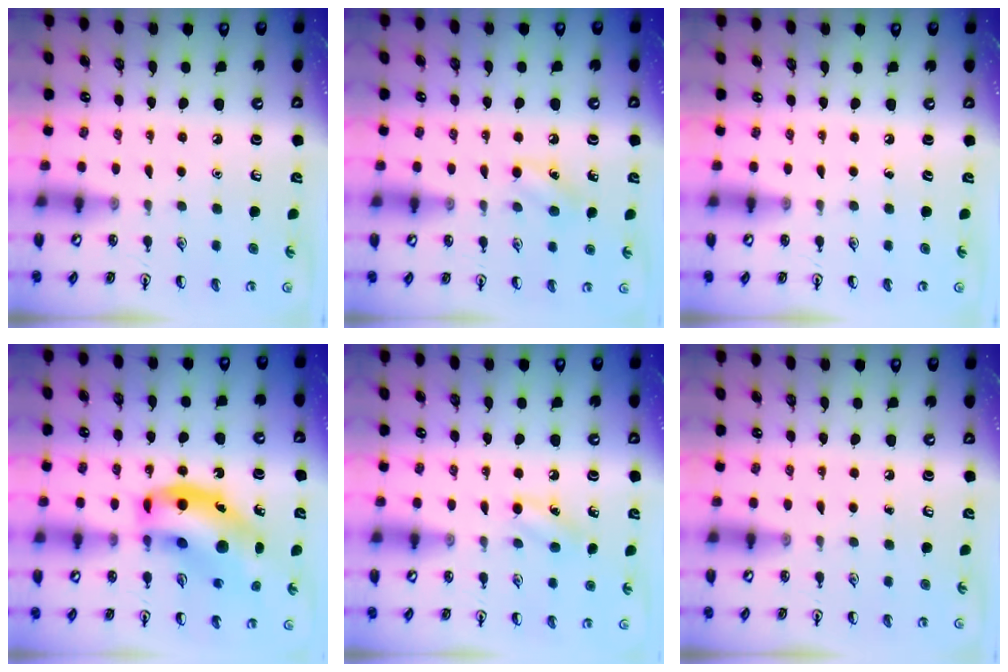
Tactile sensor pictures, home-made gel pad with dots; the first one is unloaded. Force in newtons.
{"total": 7.2, "press": 7.0, "slide": 1.8}
{"total": 0.0}
{"total": 17.6, "press": 17.2, "slide": 3.8}
{"total": 7.1, "press": 6.8, "slide": 2.0}
{"total": 0.0}